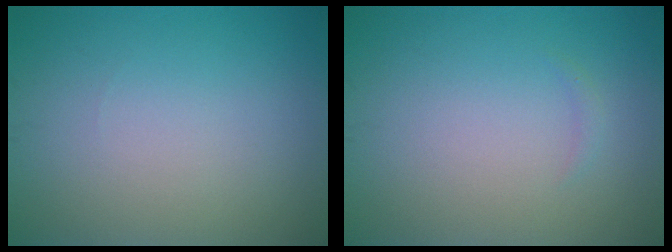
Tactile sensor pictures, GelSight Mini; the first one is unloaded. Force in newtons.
{"total": 0.5, "press": 0.5, "slide": 0.1}